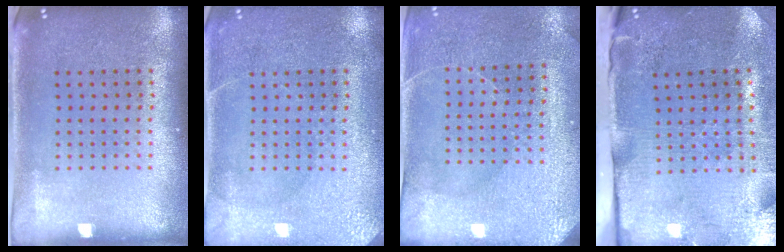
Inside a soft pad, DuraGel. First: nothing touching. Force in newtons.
{"total": 3.6, "press": 3.6, "slide": 0.4}
{"total": 3.0, "press": 2.9, "slide": 0.6}
{"total": 4.6, "press": 3.7, "slide": 2.8}